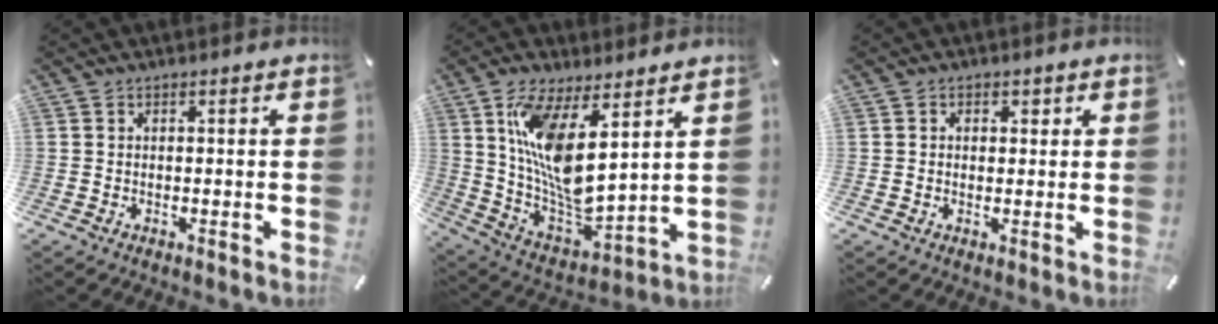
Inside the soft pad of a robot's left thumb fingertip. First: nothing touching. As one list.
[{"total": 14.5, "force": [7.2, 5.4, 11.4], "torque": [-0.238, -0.062, 0.128]}, {"total": 1.7, "force": [0.3, 1.6, 0.7], "torque": [0.000, 0.001, -0.003]}]